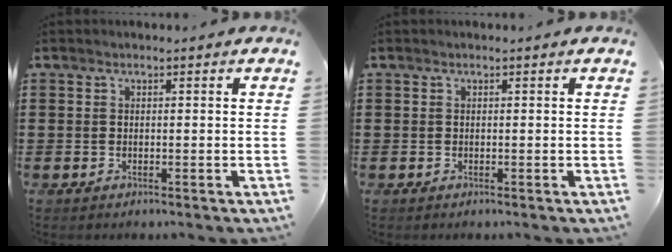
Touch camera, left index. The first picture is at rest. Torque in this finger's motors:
{"motor_torque": [0.00, 0.00, 0.00, 0.00]}